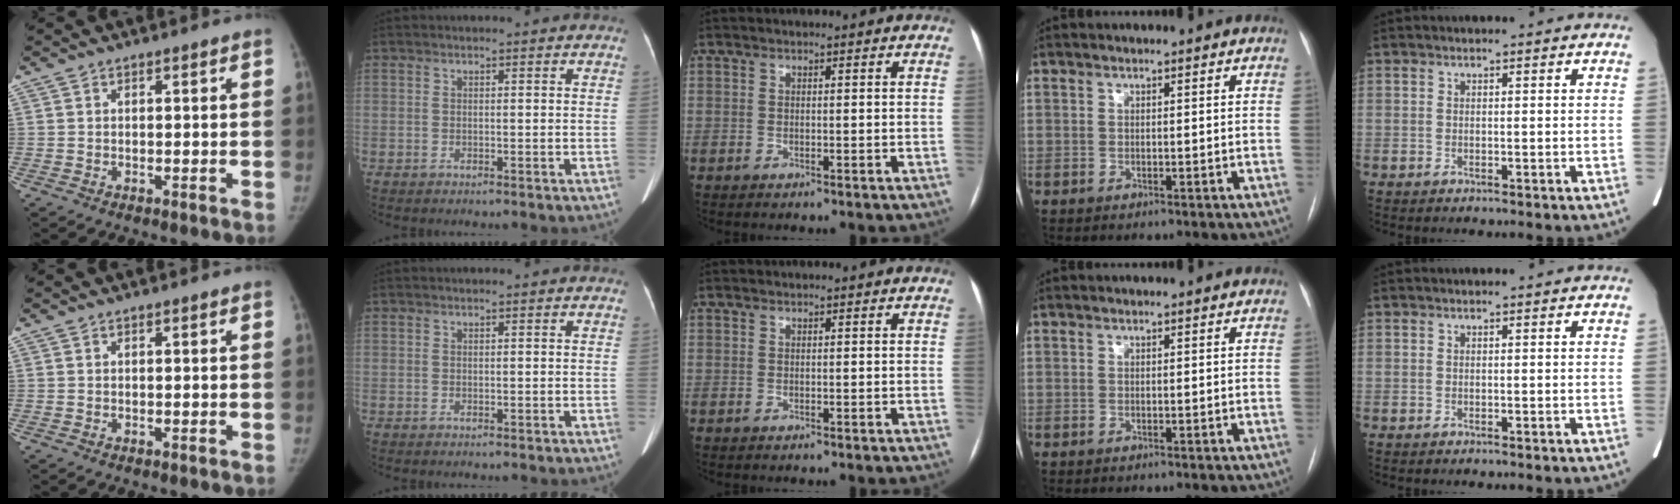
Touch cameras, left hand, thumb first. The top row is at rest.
{}